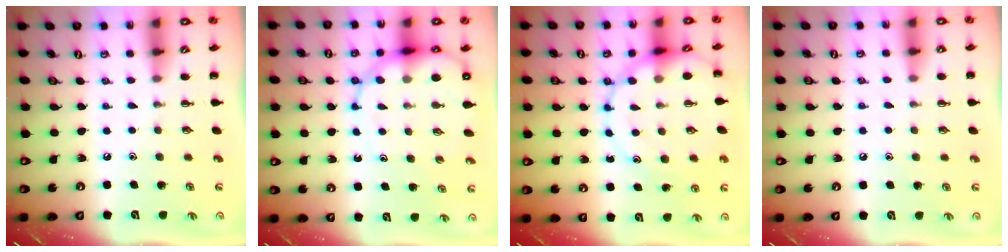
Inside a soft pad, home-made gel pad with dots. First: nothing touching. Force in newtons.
{"total": 11.9, "press": 11.5, "slide": 3.3}
{"total": 13.9, "press": 13.8, "slide": 1.1}
{"total": 7.0, "press": 6.6, "slide": 2.3}